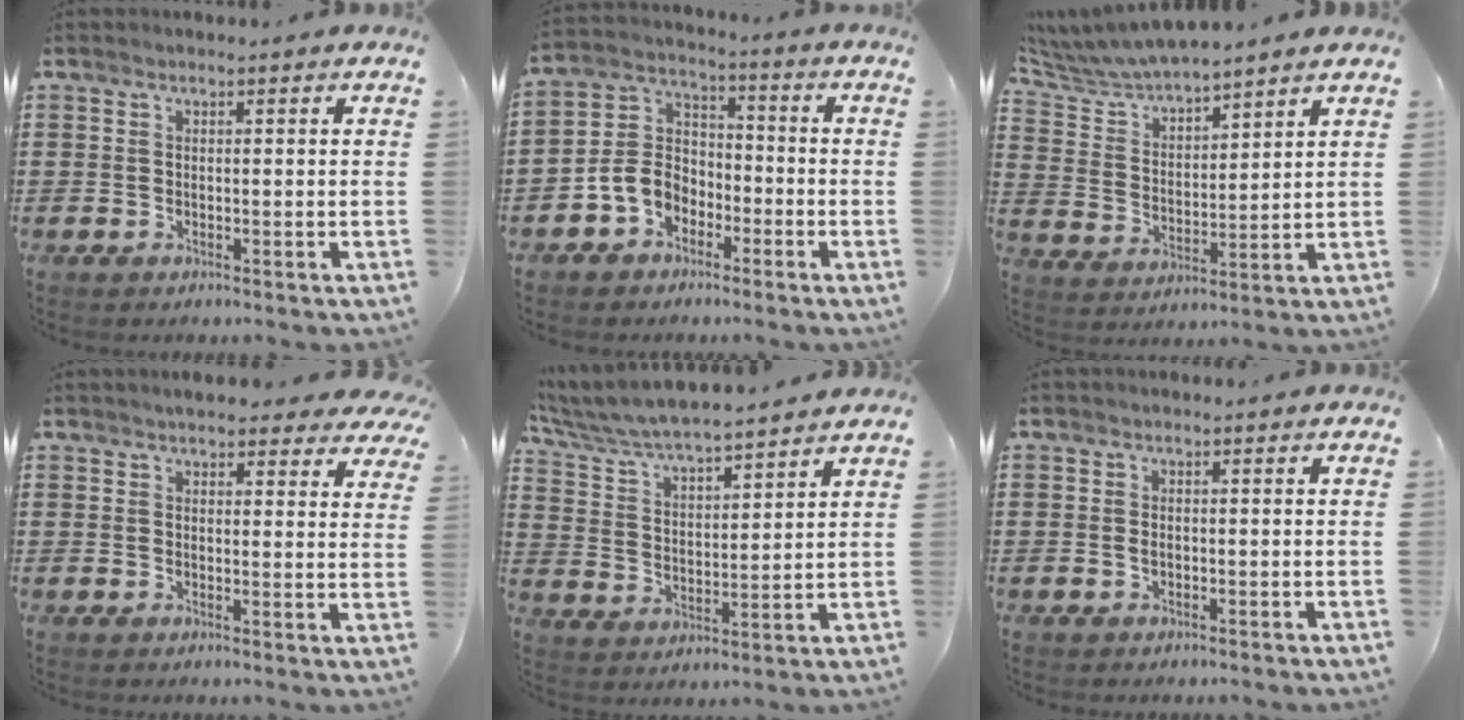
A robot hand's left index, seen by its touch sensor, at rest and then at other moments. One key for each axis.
{"total": 6.2, "fx": -3.2, "fy": 4.8, "fz": 2.3, "tx": -0.078, "ty": 0.006, "tz": -0.070}
{"total": 5.6, "fx": 5.5, "fy": 0.4, "fz": 0.8, "tx": -0.047, "ty": -0.035, "tz": 0.093}
{"total": 4.0, "fx": 3.7, "fy": 0.7, "fz": 1.2, "tx": -0.027, "ty": -0.009, "tz": 0.067}
{"total": 5.9, "fx": 5.7, "fy": 0.3, "fz": 1.6, "tx": -0.058, "ty": -0.036, "tz": 0.095}
{"total": 0.8, "fx": -0.1, "fy": 0.5, "fz": 0.7, "tx": -0.016, "ty": 0.001, "tz": -0.002}